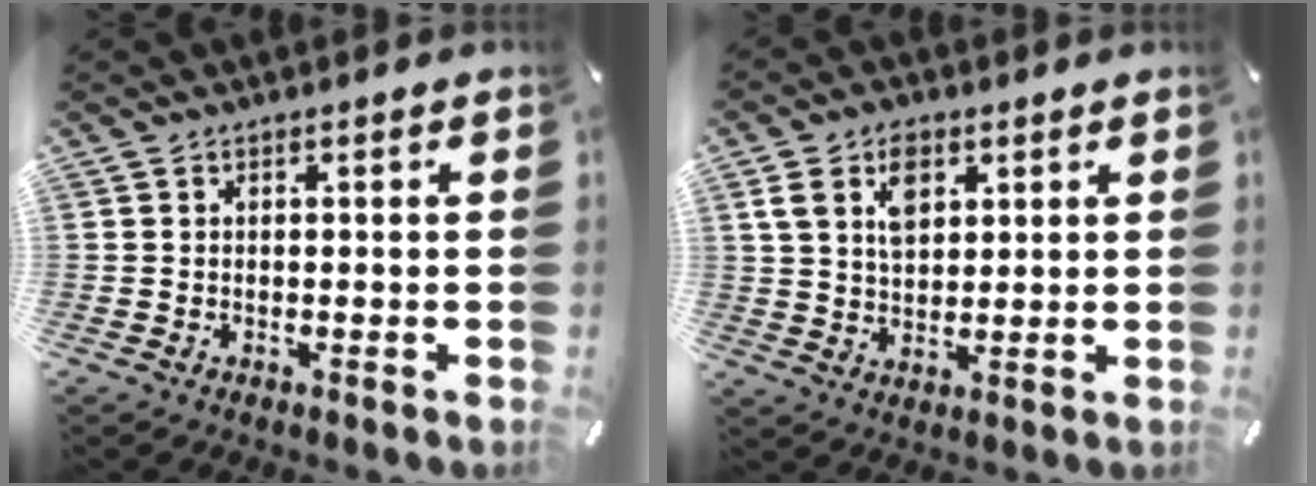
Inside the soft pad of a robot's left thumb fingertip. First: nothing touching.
{"total": 8.0, "force": [3.3, 5.5, 4.7], "torque": [-0.096, 0.006, 0.059]}